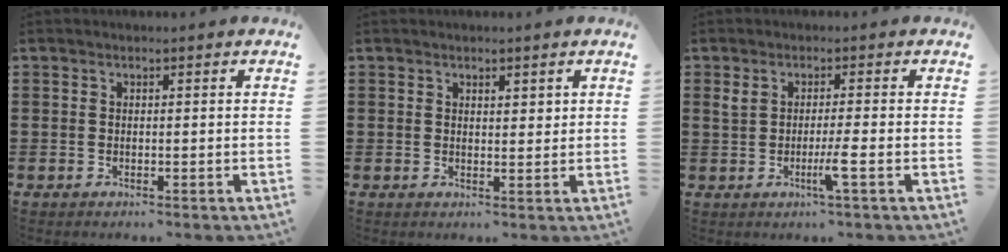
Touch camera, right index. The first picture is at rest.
{"total": 1.4, "force": [1.1, 0.8, 0.4], "torque": [-0.002, 0.001, 0.019]}
{"total": 4.0, "force": [-1.0, -0.2, 3.8], "torque": [-0.074, -0.014, -0.023]}